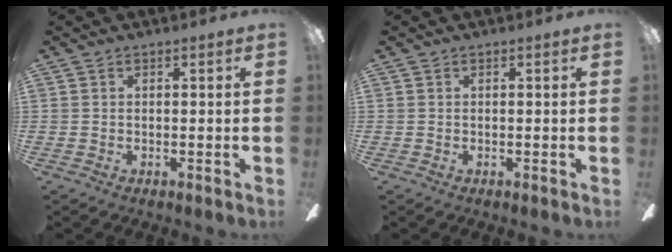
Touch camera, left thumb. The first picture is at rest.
{"total": 0.0}